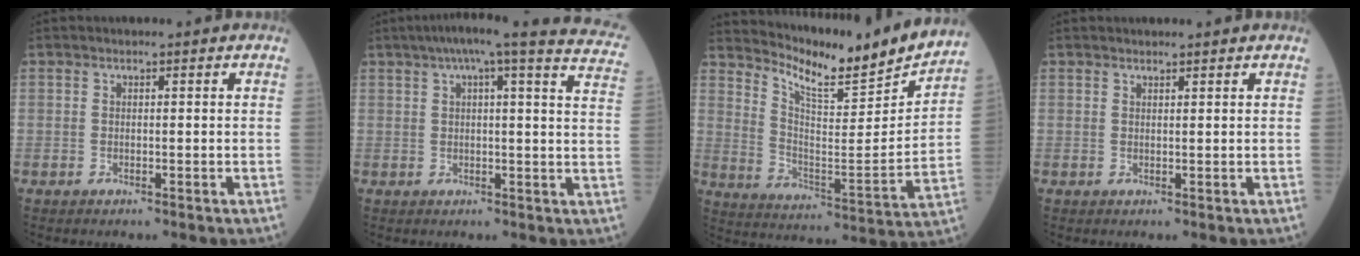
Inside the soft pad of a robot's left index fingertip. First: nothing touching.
{"total": 19.2, "force": [16.3, 0.9, 10.1], "torque": [-0.137, -0.011, 0.180]}
{"total": 16.7, "force": [16.0, 0.2, 4.7], "torque": [-0.097, -0.063, 0.240]}
{"total": 2.2, "force": [2.1, 0.1, 0.6], "torque": [-0.009, 0.016, 0.029]}